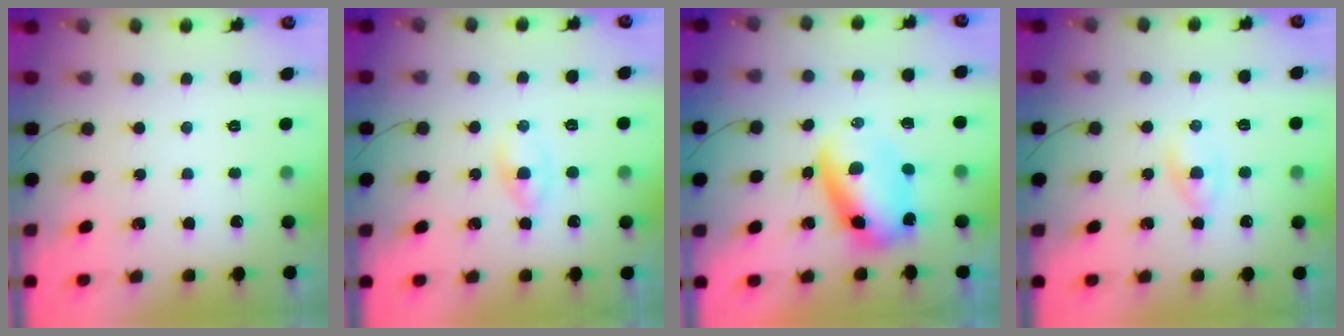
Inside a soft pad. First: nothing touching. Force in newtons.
{"total": 1.9, "press": 1.6, "slide": 1.0}
{"total": 6.6, "press": 6.3, "slide": 1.9}
{"total": 2.4, "press": 2.2, "slide": 0.9}